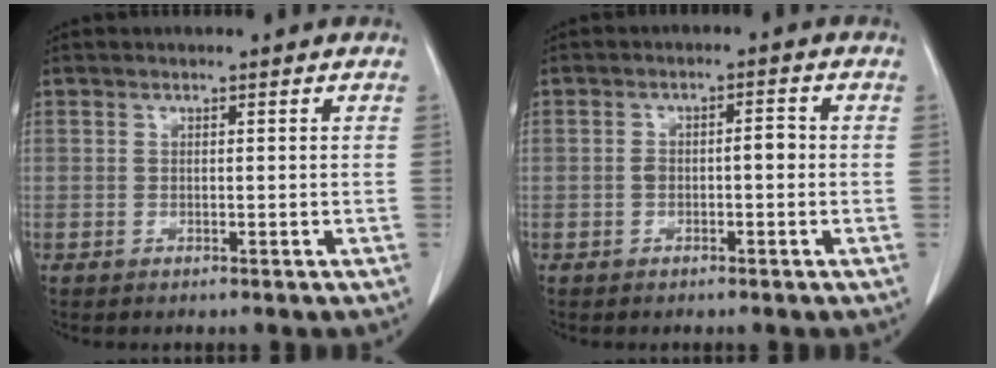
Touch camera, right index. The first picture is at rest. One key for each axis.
{"total": 2.8, "fx": -0.7, "fy": 1.2, "fz": 2.5, "tx": -0.043, "ty": 0.015, "tz": -0.008}